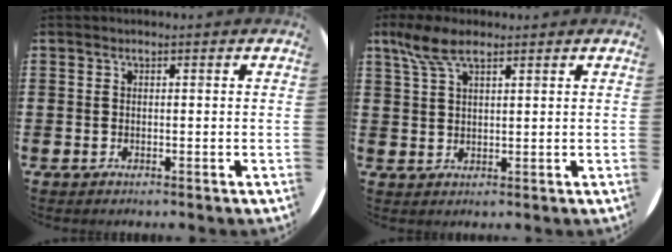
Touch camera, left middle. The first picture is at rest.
{"total": 5.3, "force": [3.5, 1.9, 3.6], "torque": [-0.076, 0.007, 0.062]}